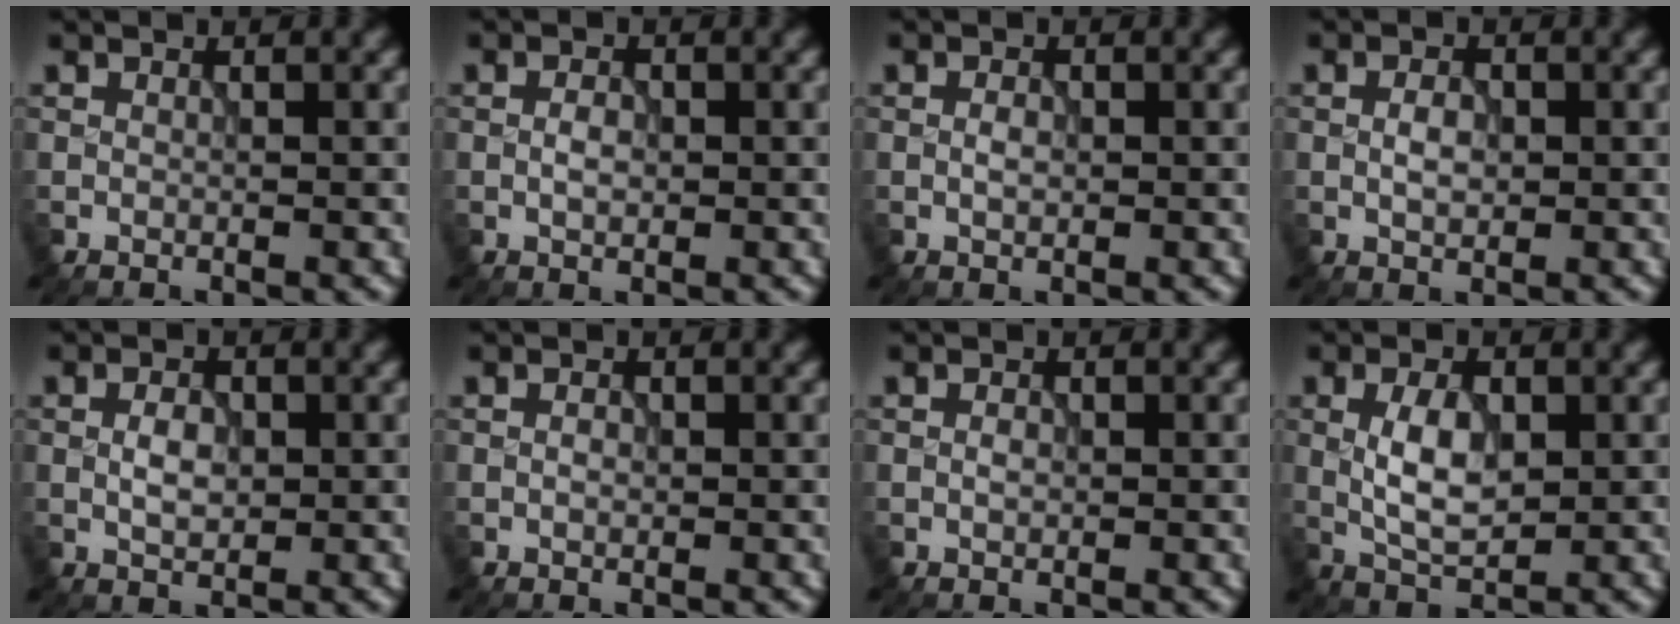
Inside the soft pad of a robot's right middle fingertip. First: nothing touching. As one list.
[{"total": 1.4, "force": [-0.2, 0.8, 1.2], "torque": [-0.020, 0.003, -0.006]}, {"total": 1.1, "force": [-0.2, 0.6, 0.9], "torque": [-0.016, 0.001, -0.005]}, {"total": 1.9, "force": [-0.1, 1.1, 1.5], "torque": [-0.028, 0.003, -0.003]}, {"total": 2.2, "force": [-0.1, 1.4, 1.8], "torque": [-0.034, 0.002, -0.002]}, {"total": 0.8, "force": [-0.1, 0.5, 0.6], "torque": [-0.011, 0.000, -0.003]}, {"total": 0.8, "force": [-0.1, 0.5, 0.6], "torque": [-0.011, 0.001, -0.003]}, {"total": 4.3, "force": [0.2, 2.2, 3.6], "torque": [-0.076, 0.002, 0.007]}]